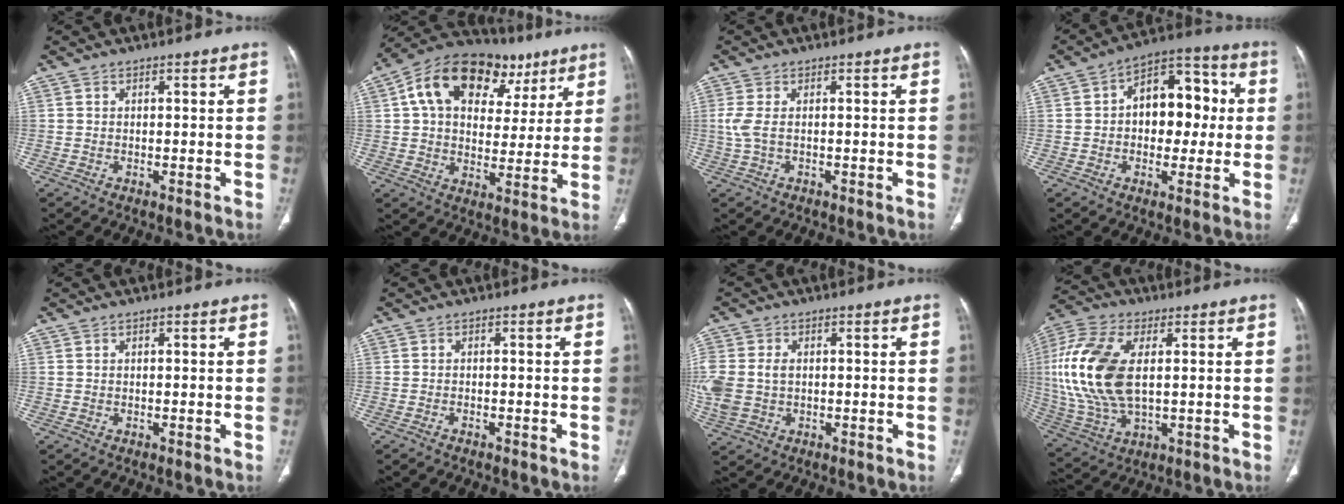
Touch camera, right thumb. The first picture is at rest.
{"total": 22.8, "force": [9.7, 14.5, 14.6], "torque": [-0.200, 0.025, 0.152]}
{"total": 2.9, "force": [-0.2, 1.3, 2.6], "torque": [-0.078, 0.000, -0.003]}
{"total": 14.0, "force": [1.1, 9.3, 10.4], "torque": [-0.099, 0.033, 0.008]}
{"total": 0.0}
{"total": 0.6, "force": [-0.5, 0.2, 0.2], "torque": [-0.009, 0.005, -0.010]}
{"total": 10.7, "force": [-0.1, 8.1, 7.0], "torque": [-0.203, 0.004, 0.010]}
{"total": 18.9, "force": [2.4, 10.2, 15.7], "torque": [-0.352, -0.003, 0.048]}